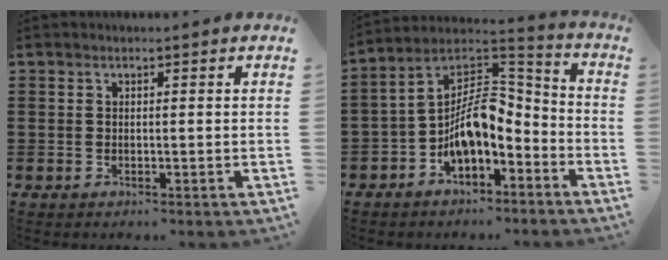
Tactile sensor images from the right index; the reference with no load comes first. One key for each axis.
{"total": 8.8, "fx": -3.2, "fy": 4.3, "fz": 7.0, "tx": -0.154, "ty": -0.011, "tz": -0.068}